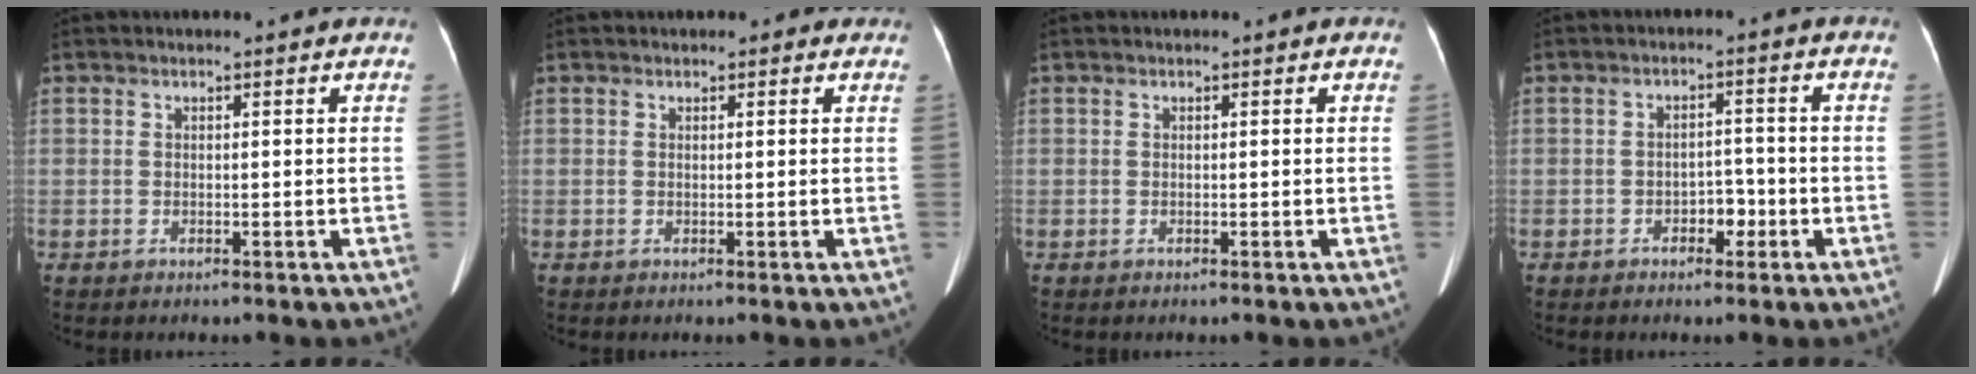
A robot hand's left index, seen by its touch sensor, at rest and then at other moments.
{"total": 0.8, "force": [0.5, 0.6, 0.4], "torque": [-0.008, 0.005, 0.002]}
{"total": 0.0}
{"total": 3.2, "force": [-1.6, 1.9, 2.1], "torque": [-0.025, 0.011, -0.025]}